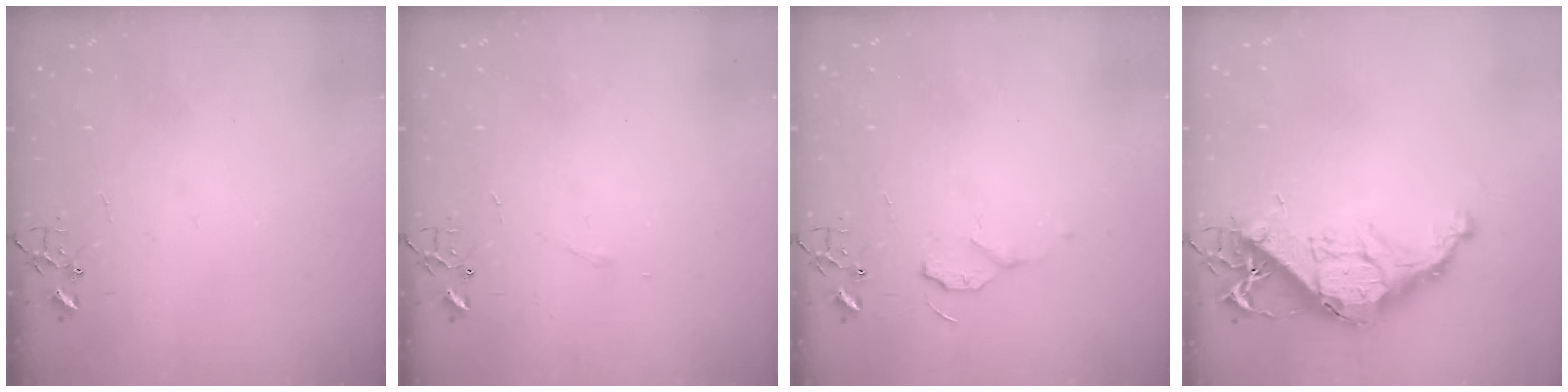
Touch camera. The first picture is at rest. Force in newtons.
{"total": 3.3, "press": 3.2, "slide": 0.6}
{"total": 7.0, "press": 6.9, "slide": 0.8}
{"total": 15.7, "press": 15.7, "slide": 1.1}